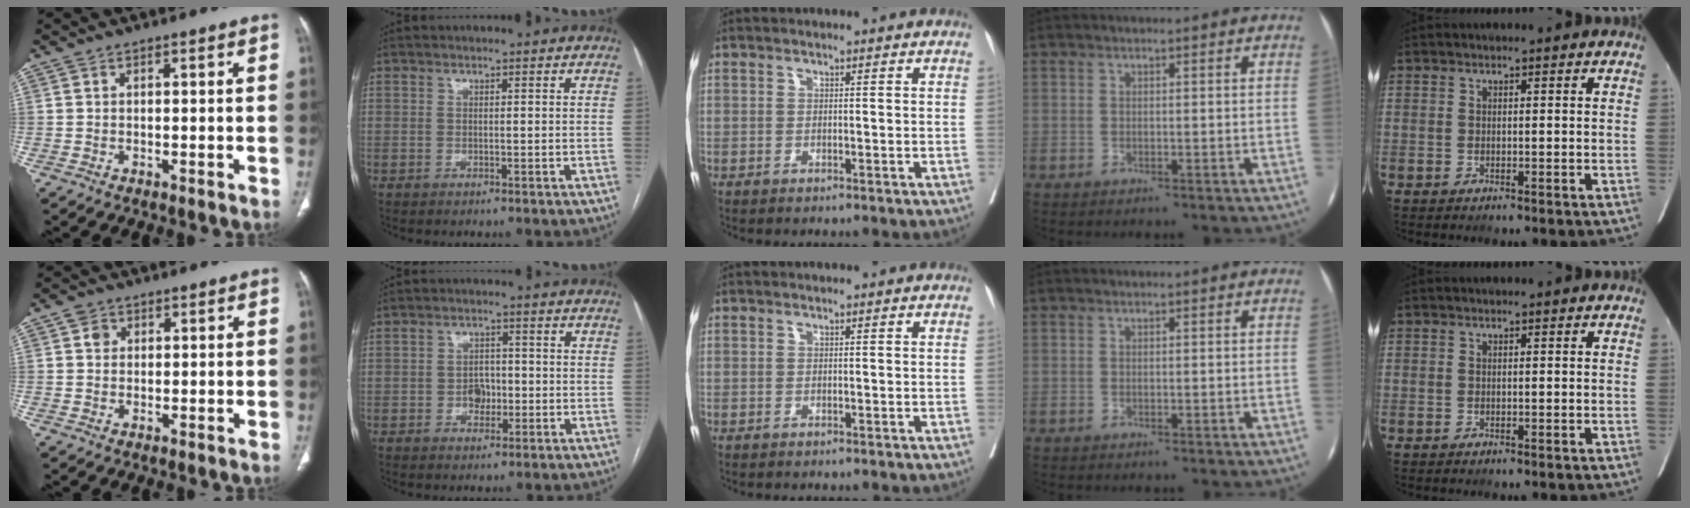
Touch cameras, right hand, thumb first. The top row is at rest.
{"thumb": {"total": 2.2, "force": [0.7, 1.9, 0.8], "torque": [-0.005, -0.002, 0.010]}, "index": {"total": 3.3, "force": [-0.8, 2.5, 2.0], "torque": [-0.025, 0.008, -0.011]}}